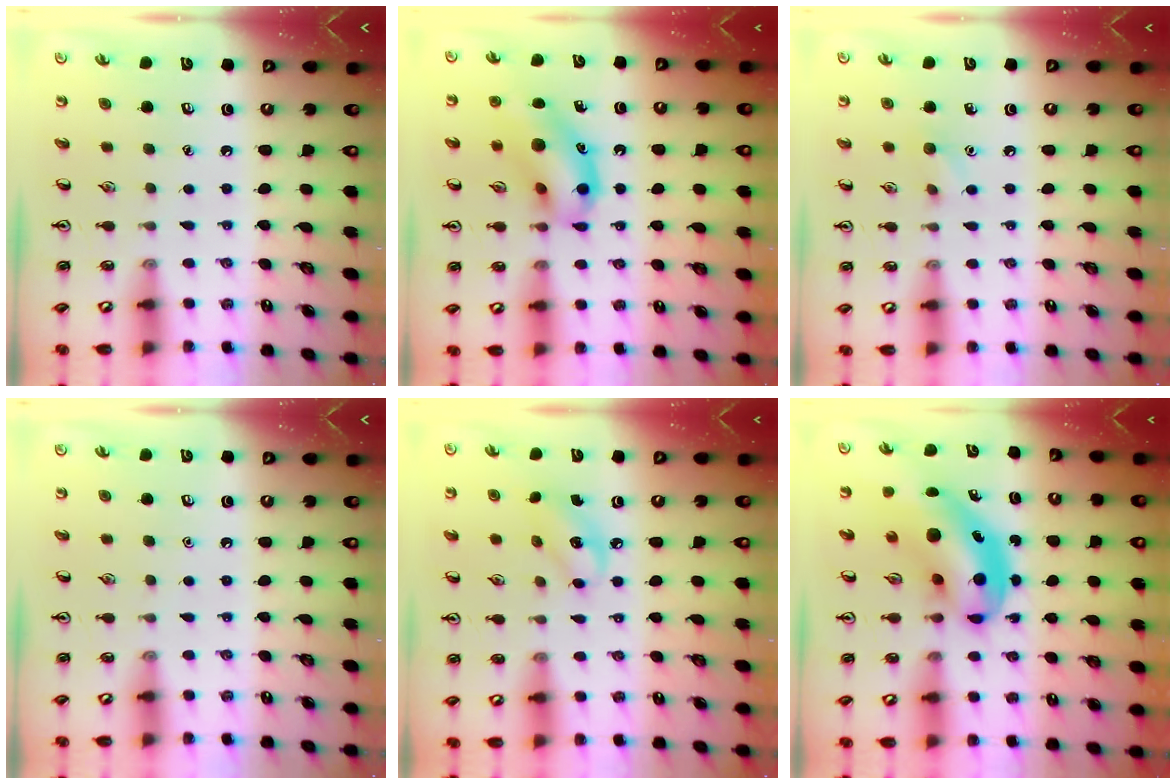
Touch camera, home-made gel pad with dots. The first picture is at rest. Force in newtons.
{"total": 14.2, "press": 13.8, "slide": 3.3}
{"total": 6.3, "press": 6.0, "slide": 1.9}
{"total": 0.0}
{"total": 6.0, "press": 5.9, "slide": 0.9}
{"total": 10.7, "press": 10.2, "slide": 3.3}